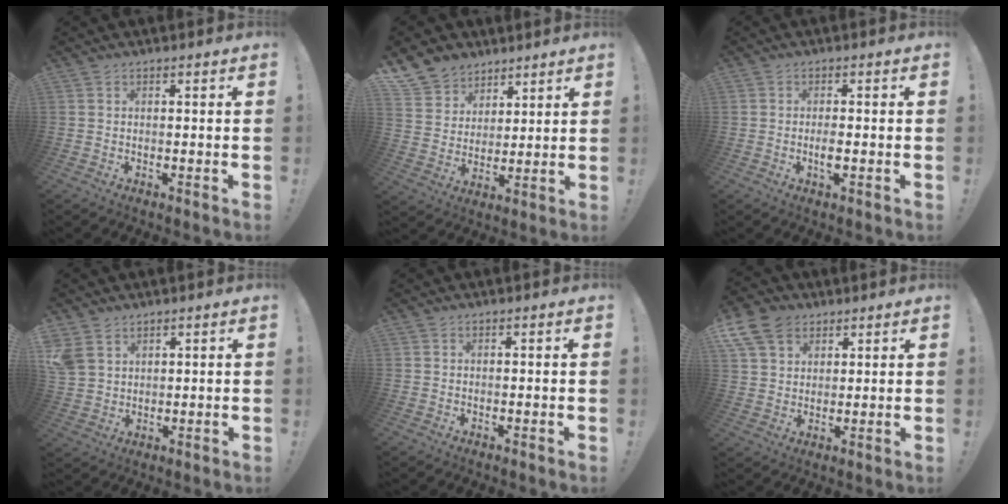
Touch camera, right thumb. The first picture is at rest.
{"total": 9.7, "force": [6.8, 6.8, 1.1], "torque": [-0.031, -0.052, 0.138]}
{"total": 1.2, "force": [-0.6, 0.8, 0.6], "torque": [-0.008, 0.000, -0.010]}
{"total": 6.1, "force": [3.7, 4.2, 2.4], "torque": [-0.050, -0.015, 0.076]}
{"total": 0.0}
{"total": 11.0, "force": [6.0, 7.8, 4.9], "torque": [-0.092, -0.026, 0.121]}